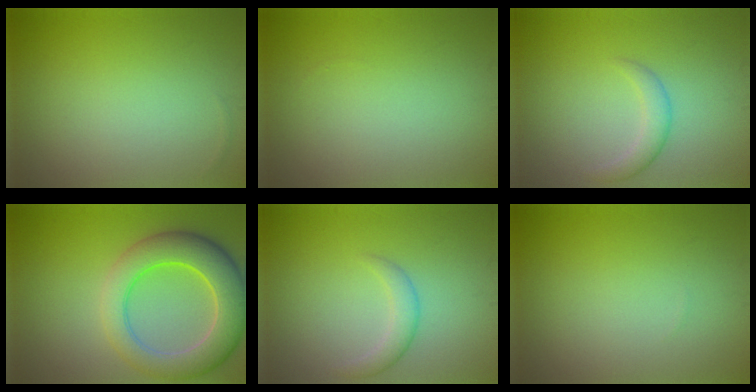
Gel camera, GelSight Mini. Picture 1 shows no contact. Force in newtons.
{"total": 0.0}
{"total": 2.5, "press": 2.5, "slide": 0.1}
{"total": 7.2, "press": 7.2, "slide": 0.6}
{"total": 2.5, "press": 2.5, "slide": 0.1}
{"total": 0.0}